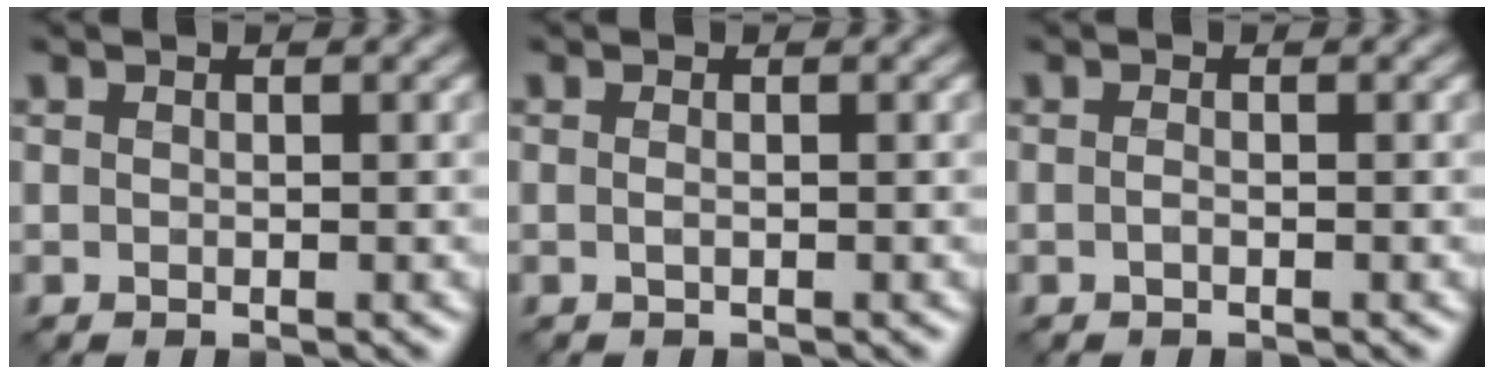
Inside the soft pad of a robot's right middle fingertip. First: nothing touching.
{"total": 0.5, "force": [-0.2, 0.1, 0.5], "torque": [-0.010, 0.000, -0.005]}
{"total": 0.5, "force": [-0.3, 0.2, 0.4], "torque": [-0.011, 0.000, -0.006]}